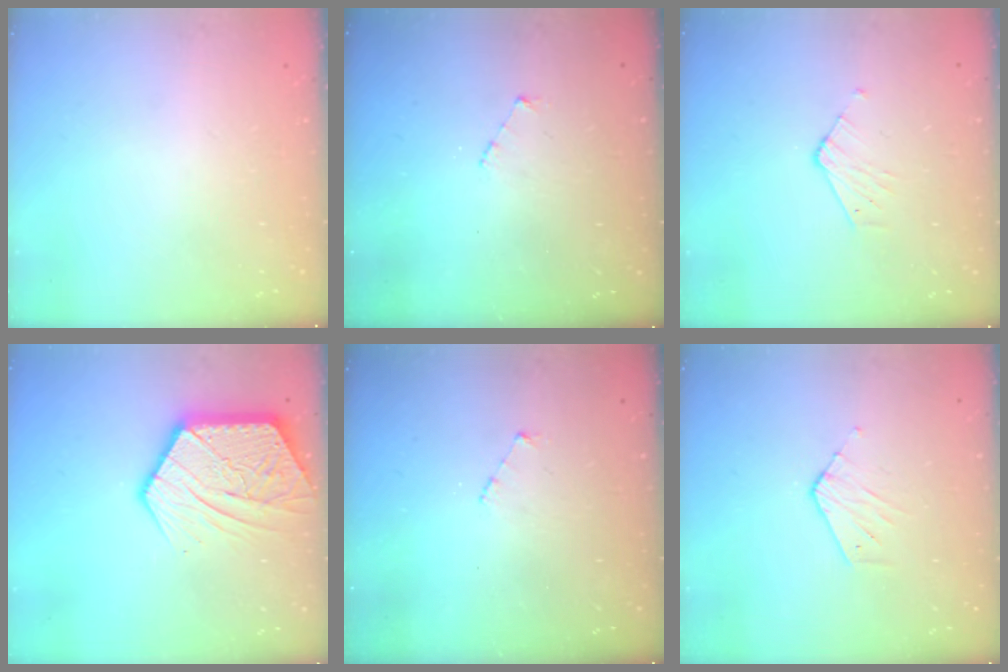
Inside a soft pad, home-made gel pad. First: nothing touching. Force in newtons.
{"total": 2.6, "press": 2.6, "slide": 0.2}
{"total": 3.6, "press": 3.6, "slide": 0.3}
{"total": 16.7, "press": 16.6, "slide": 1.5}
{"total": 2.6, "press": 2.6, "slide": 0.2}
{"total": 3.2, "press": 3.2, "slide": 0.2}